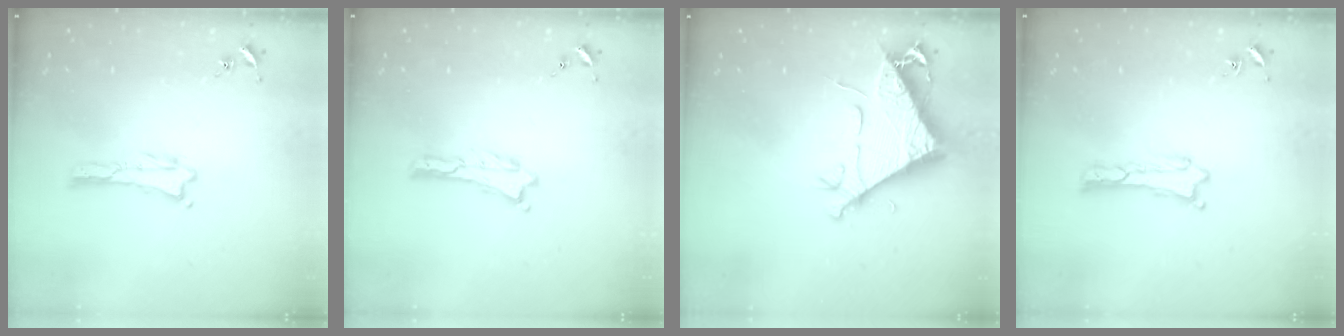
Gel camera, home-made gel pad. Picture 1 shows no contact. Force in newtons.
{"total": 0.0}
{"total": 7.3, "press": 7.3, "slide": 0.7}
{"total": 0.0}